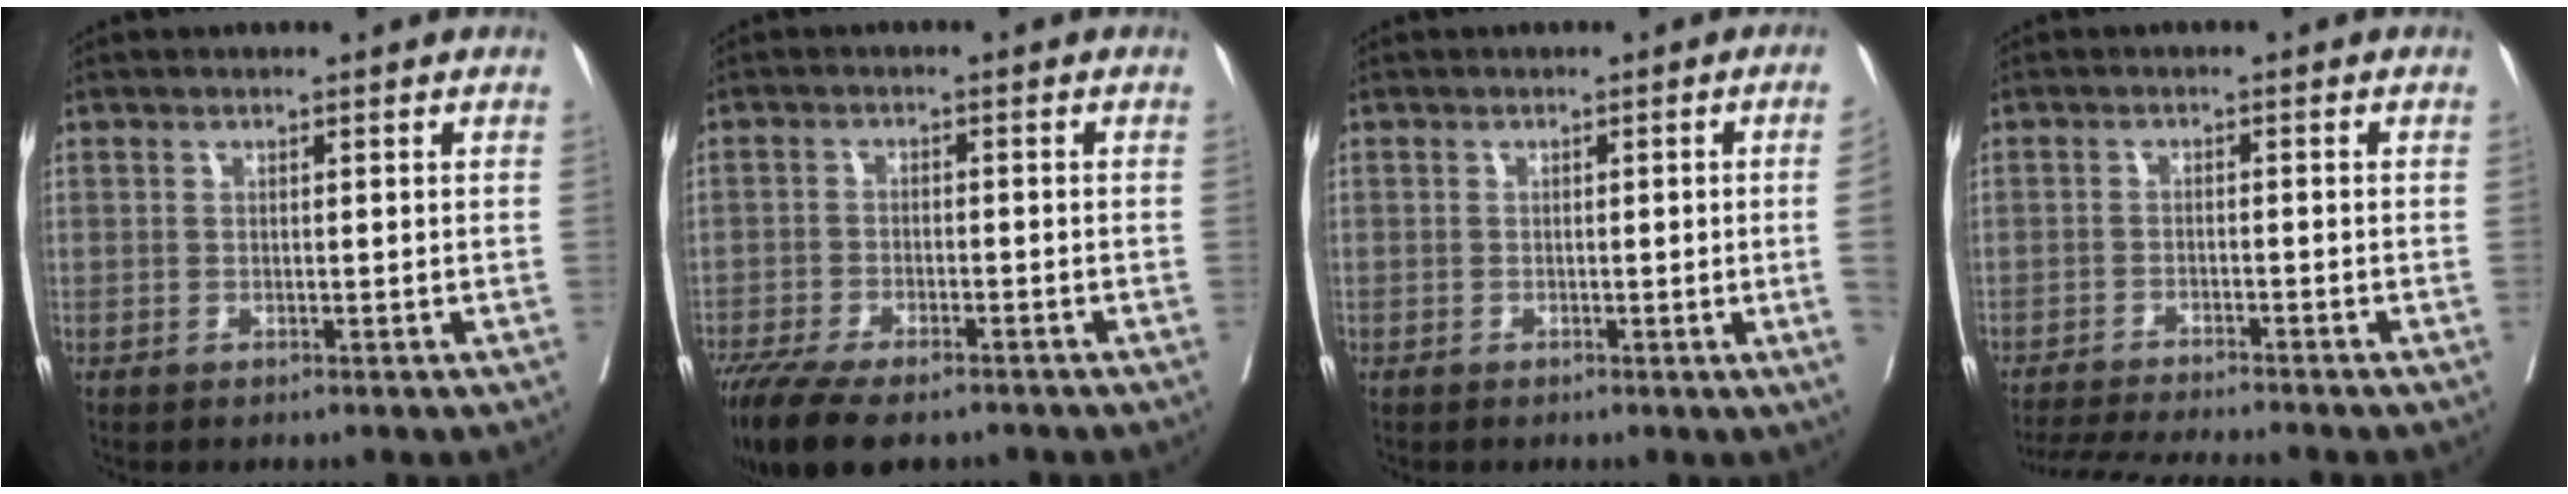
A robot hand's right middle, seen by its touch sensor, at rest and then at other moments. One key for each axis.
{"total": 13.2, "fx": -10.3, "fy": 4.1, "fz": 7.1, "tx": -0.147, "ty": -0.019, "tz": -0.163}
{"total": 3.5, "fx": -0.5, "fy": -1.2, "fz": 3.2, "tx": -0.035, "ty": -0.006, "tz": -0.006}
{"total": 10.3, "fx": -9.6, "fy": -0.3, "fz": 3.8, "tx": -0.056, "ty": -0.015, "tz": -0.149}